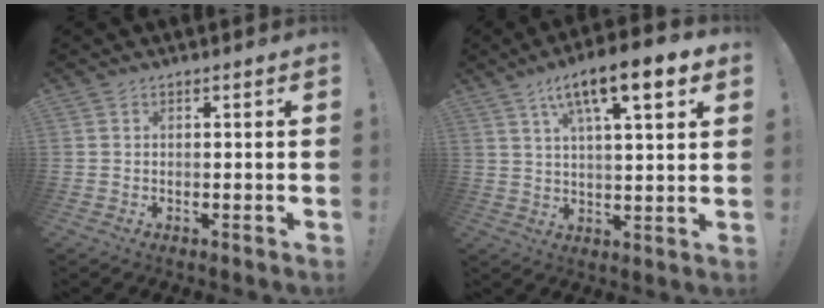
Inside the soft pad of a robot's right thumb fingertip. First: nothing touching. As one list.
[{"total": 13.2, "force": [6.9, 3.0, 10.8], "torque": [-0.164, -0.030, 0.107]}]